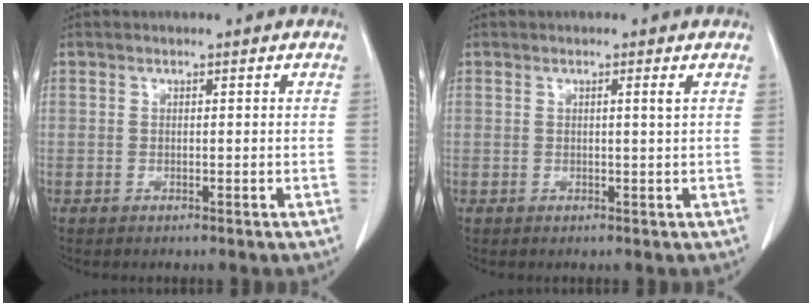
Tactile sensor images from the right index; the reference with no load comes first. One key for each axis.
{"total": 1.1, "fx": 0.4, "fy": -0.4, "fz": 0.9, "tx": -0.015, "ty": -0.002, "tz": 0.006}